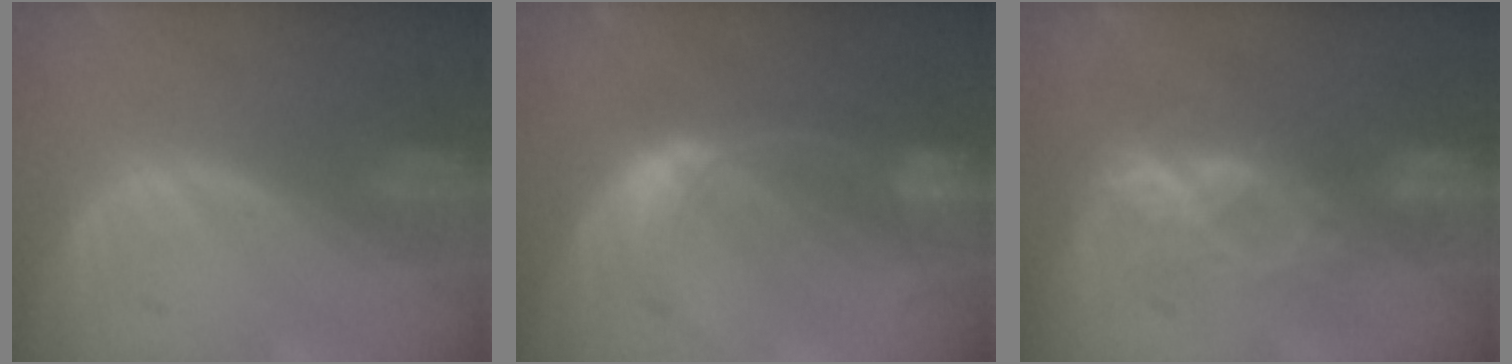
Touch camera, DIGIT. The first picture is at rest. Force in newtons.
{"total": 7.6, "press": 6.6, "slide": 3.8}
{"total": 7.1, "press": 6.2, "slide": 3.6}